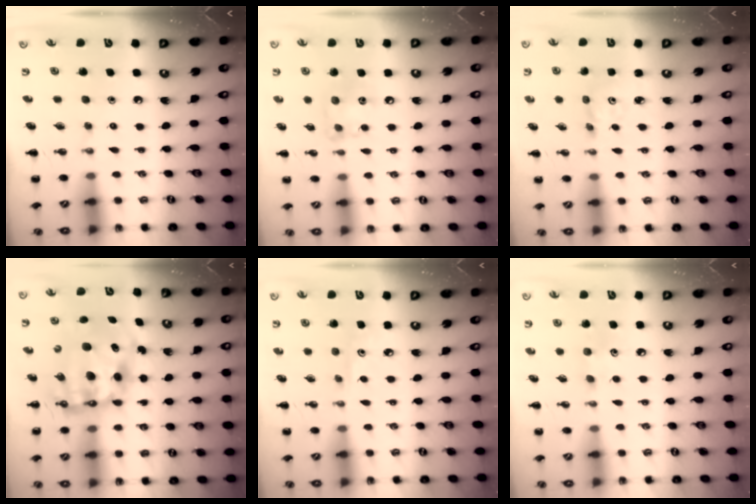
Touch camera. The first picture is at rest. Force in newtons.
{"total": 7.5, "press": 7.5, "slide": 0.5}
{"total": 1.5, "press": 1.5, "slide": 0.3}
{"total": 10.8, "press": 10.4, "slide": 2.9}
{"total": 3.9, "press": 3.7, "slide": 1.2}
{"total": 4.9, "press": 4.7, "slide": 1.3}